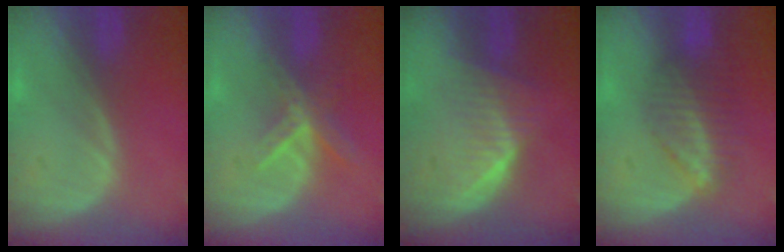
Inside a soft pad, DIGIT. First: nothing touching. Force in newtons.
{"total": 5.6, "press": 4.9, "slide": 2.8}
{"total": 6.3, "press": 6.2, "slide": 1.5}
{"total": 6.9, "press": 6.0, "slide": 3.5}